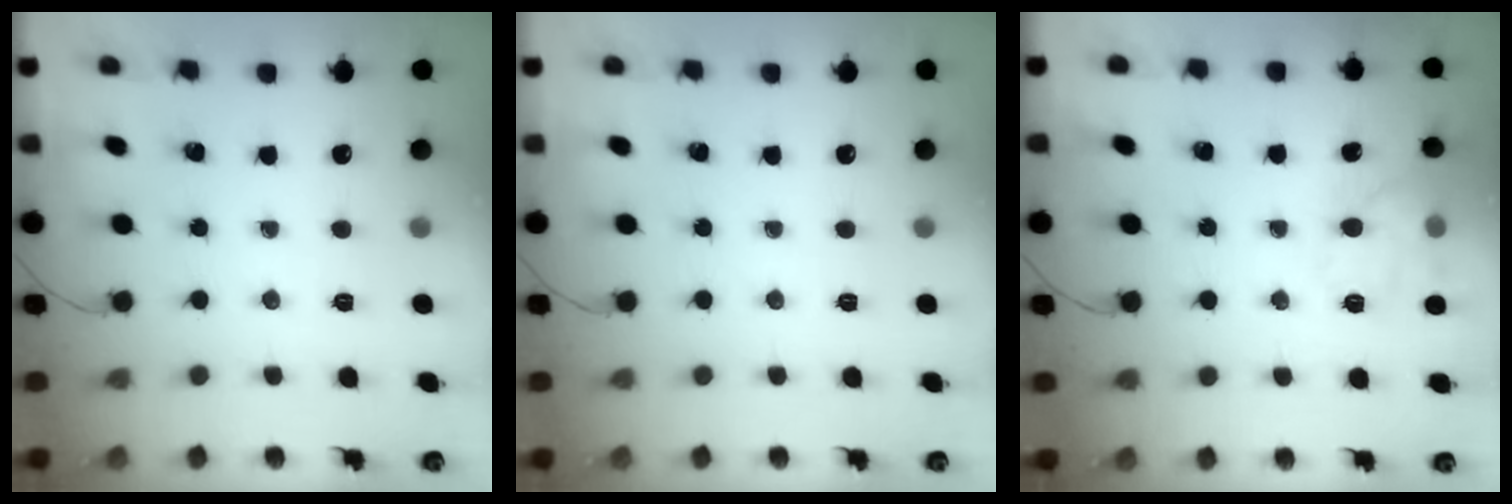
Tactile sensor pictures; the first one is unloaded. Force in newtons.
{"total": 0.0}
{"total": 11.3, "press": 11.3, "slide": 0.6}